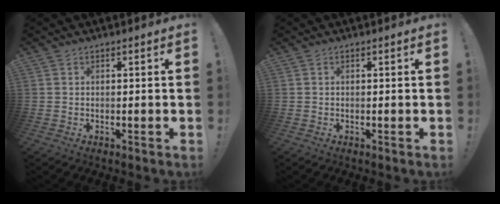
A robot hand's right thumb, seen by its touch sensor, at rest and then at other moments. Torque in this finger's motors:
{"motor_torque": [-0.24, -0.05, -0.16, 0.06, 0.00]}